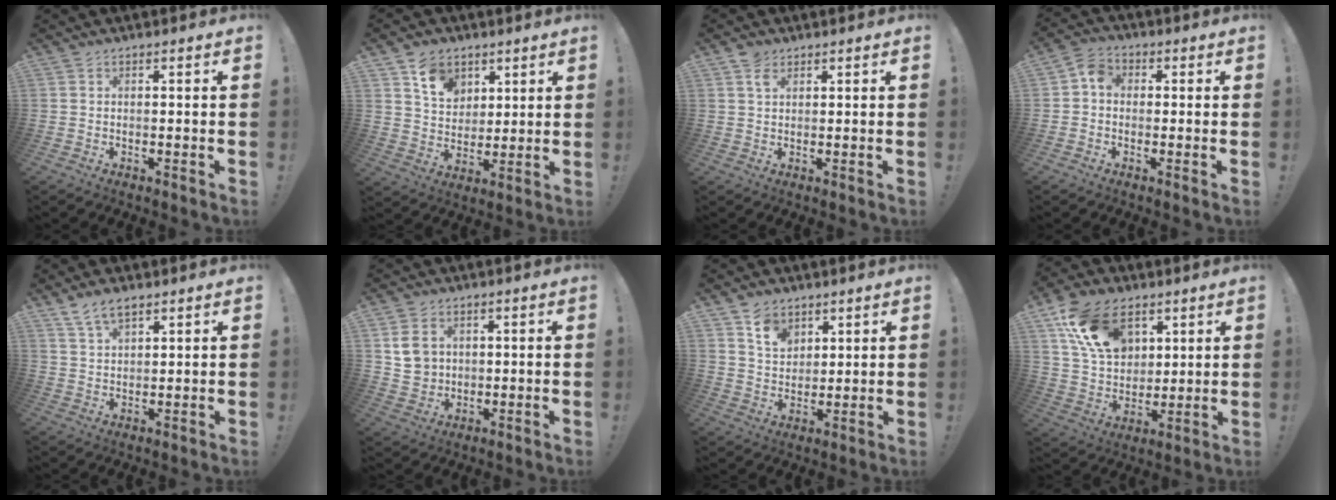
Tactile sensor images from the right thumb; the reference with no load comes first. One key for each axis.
{"total": 10.8, "fx": 6.2, "fy": 8.0, "fz": 3.8, "tx": -0.063, "ty": -0.027, "tz": 0.122}
{"total": 3.3, "fx": 2.1, "fy": 1.8, "fz": 1.7, "tx": -0.023, "ty": -0.007, "tz": 0.038}
{"total": 5.2, "fx": -0.5, "fy": 4.2, "fz": 3.1, "tx": -0.062, "ty": 0.019, "tz": -0.008}
{"total": 5.8, "fx": 4.1, "fy": 2.5, "fz": 3.2, "tx": -0.061, "ty": -0.014, "tz": 0.078}
{"total": 6.9, "fx": 2.5, "fy": 6.0, "fz": 2.5, "tx": -0.030, "ty": -0.002, "tz": 0.052}
{"total": 8.8, "fx": 5.8, "fy": 5.9, "fz": 2.9, "tx": -0.042, "ty": -0.035, "tz": 0.111}
{"total": 18.9, "fx": 9.1, "fy": 12.7, "fz": 10.7, "tx": -0.195, "ty": -0.030, "tz": 0.176}